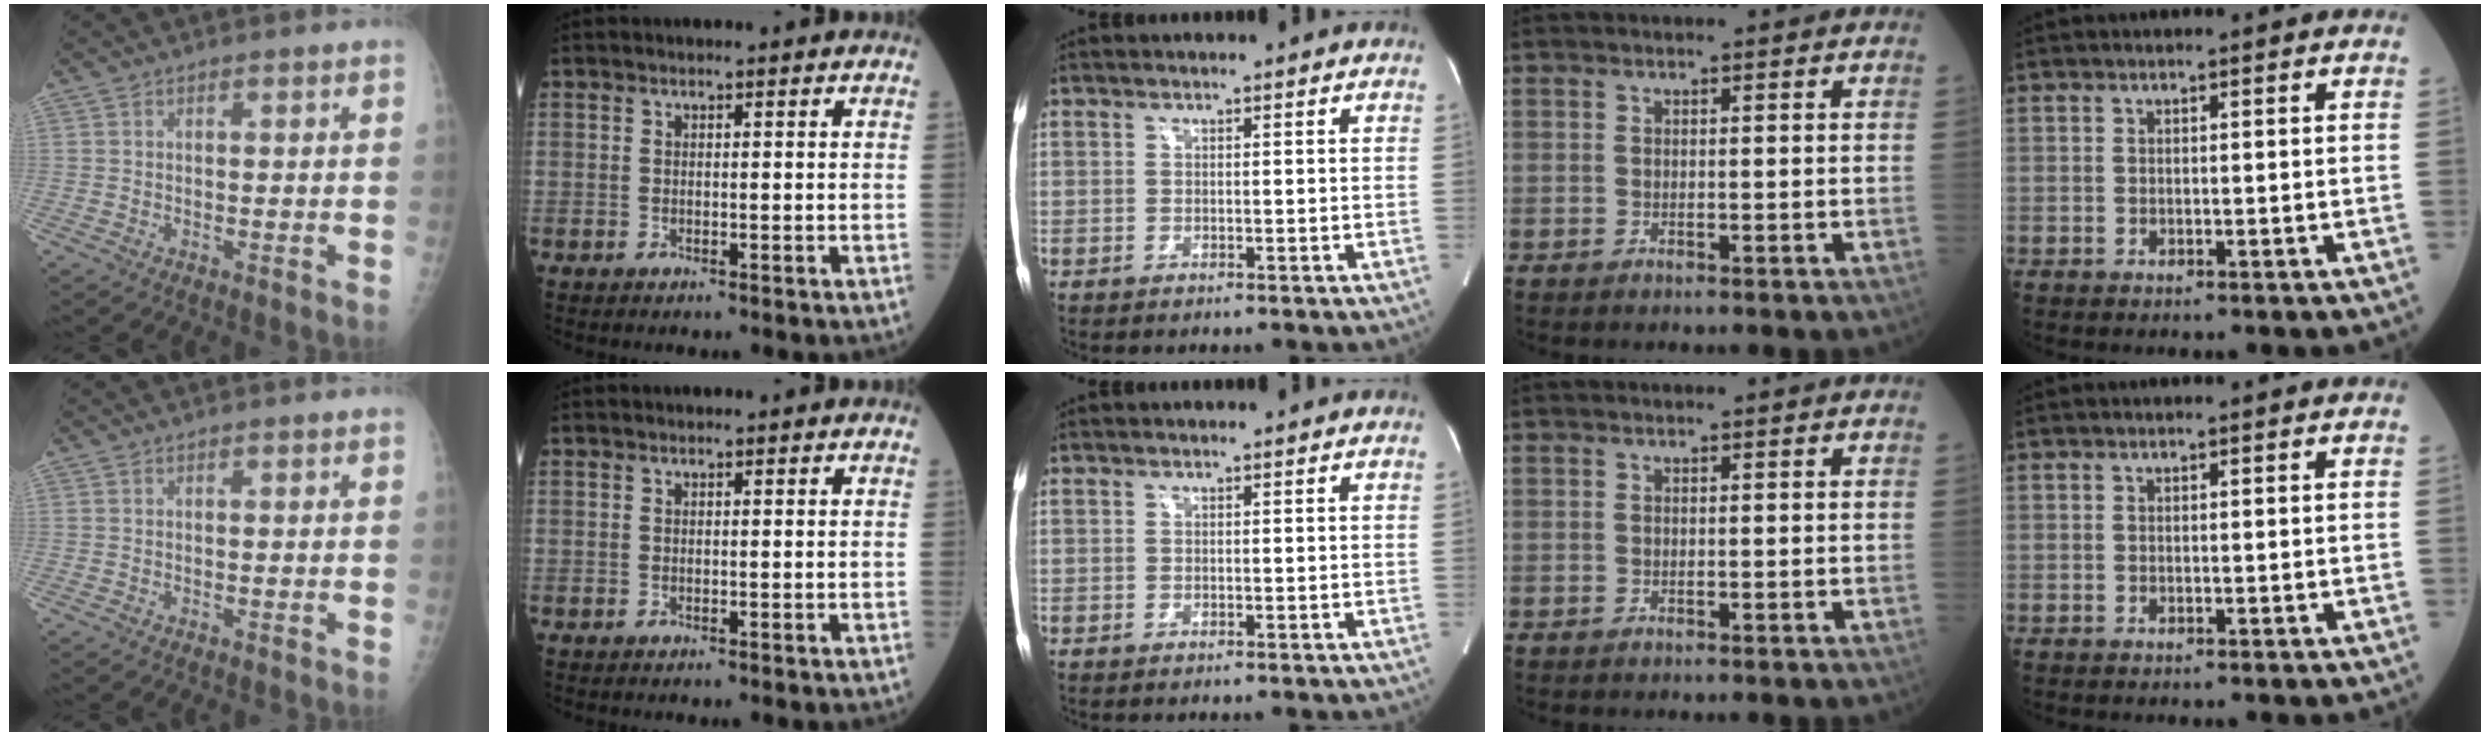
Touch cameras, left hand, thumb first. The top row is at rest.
{}